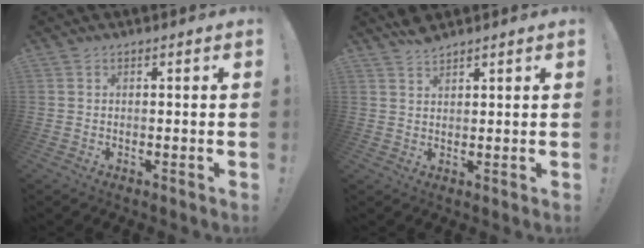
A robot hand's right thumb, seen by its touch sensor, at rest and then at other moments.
{"total": 3.0, "force": [2.8, 0.7, 0.8], "torque": [-0.006, -0.021, 0.049]}